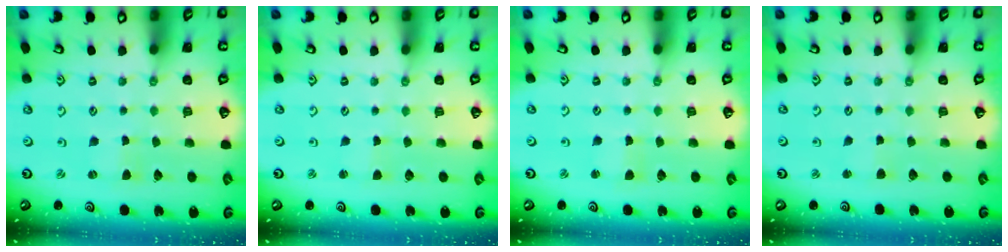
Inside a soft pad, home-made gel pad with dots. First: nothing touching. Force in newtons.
{"total": 0.9, "press": 0.9, "slide": 0.0}
{"total": 1.2, "press": 1.2, "slide": 0.2}
{"total": 2.5, "press": 2.5, "slide": 0.4}